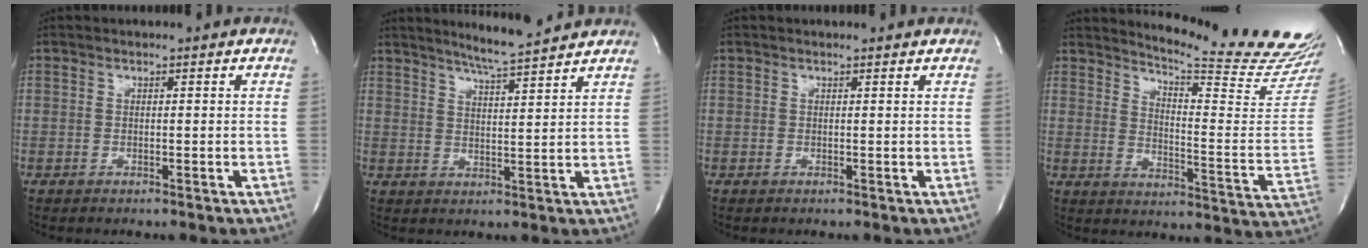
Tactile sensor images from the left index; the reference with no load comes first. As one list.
[{"total": 8.1, "force": [7.4, -0.6, 3.2], "torque": [-0.065, -0.002, 0.113]}, {"total": 1.3, "force": [1.3, 0.0, 0.0], "torque": [-0.010, -0.004, 0.010]}, {"total": 19.7, "force": [18.7, -1.1, 6.3], "torque": [-0.104, -0.139, 0.229]}]